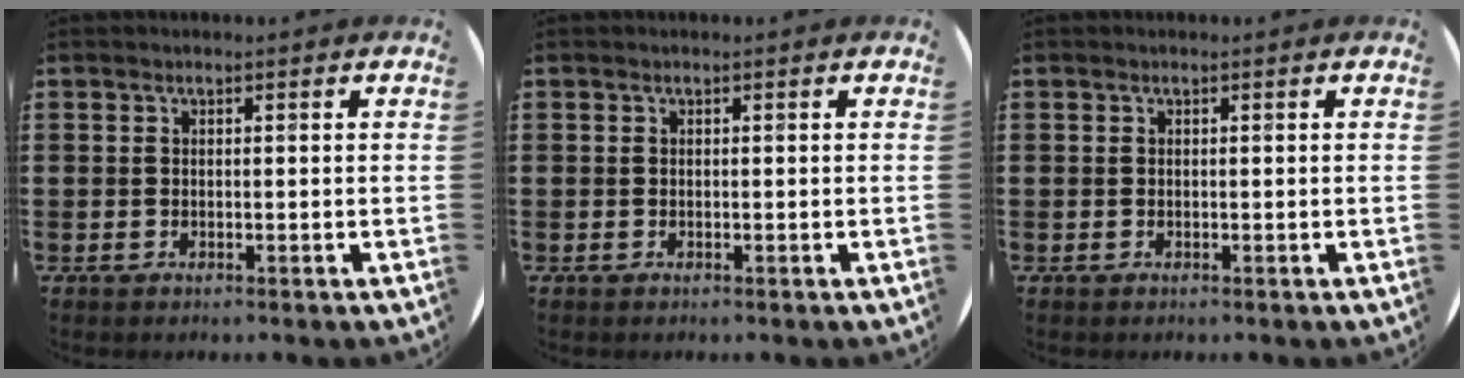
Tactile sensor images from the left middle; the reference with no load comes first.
{"total": 0.0}
{"total": 0.0}